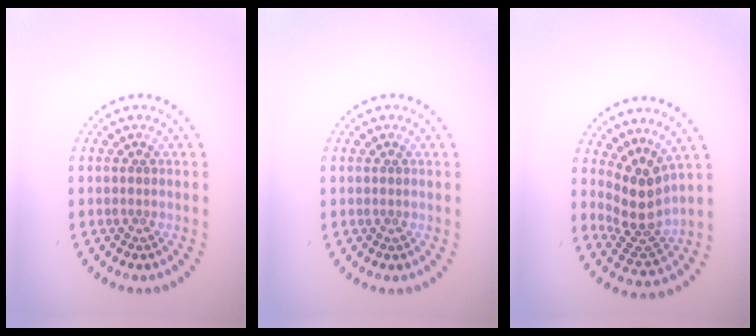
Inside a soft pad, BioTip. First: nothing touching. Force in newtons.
{"total": 0.0}
{"total": 4.0, "press": 2.9, "slide": 2.7}